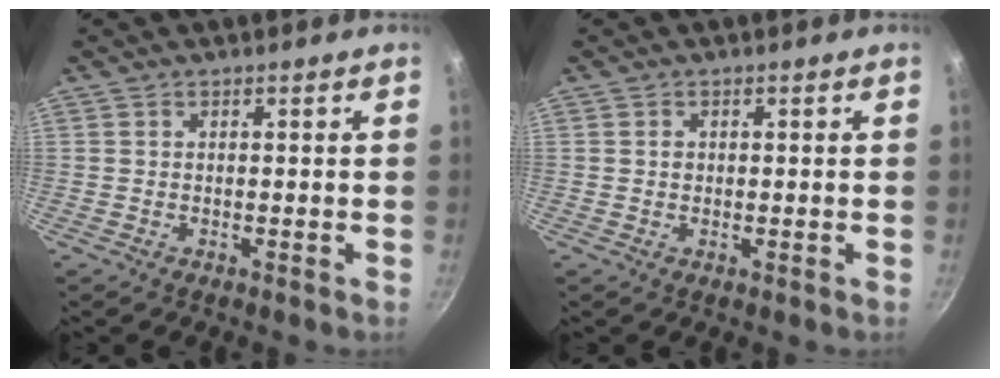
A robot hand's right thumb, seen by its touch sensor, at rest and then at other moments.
{"total": 1.1, "force": [0.1, 0.9, 0.5], "torque": [-0.005, 0.002, 0.001]}